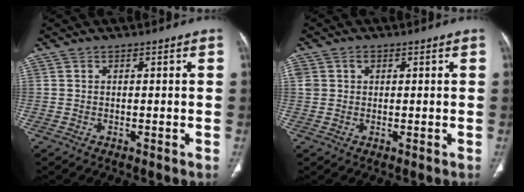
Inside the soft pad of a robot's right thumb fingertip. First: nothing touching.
{"total": 2.5, "force": [0.9, 2.1, 1.1], "torque": [-0.015, 0.003, 0.022]}